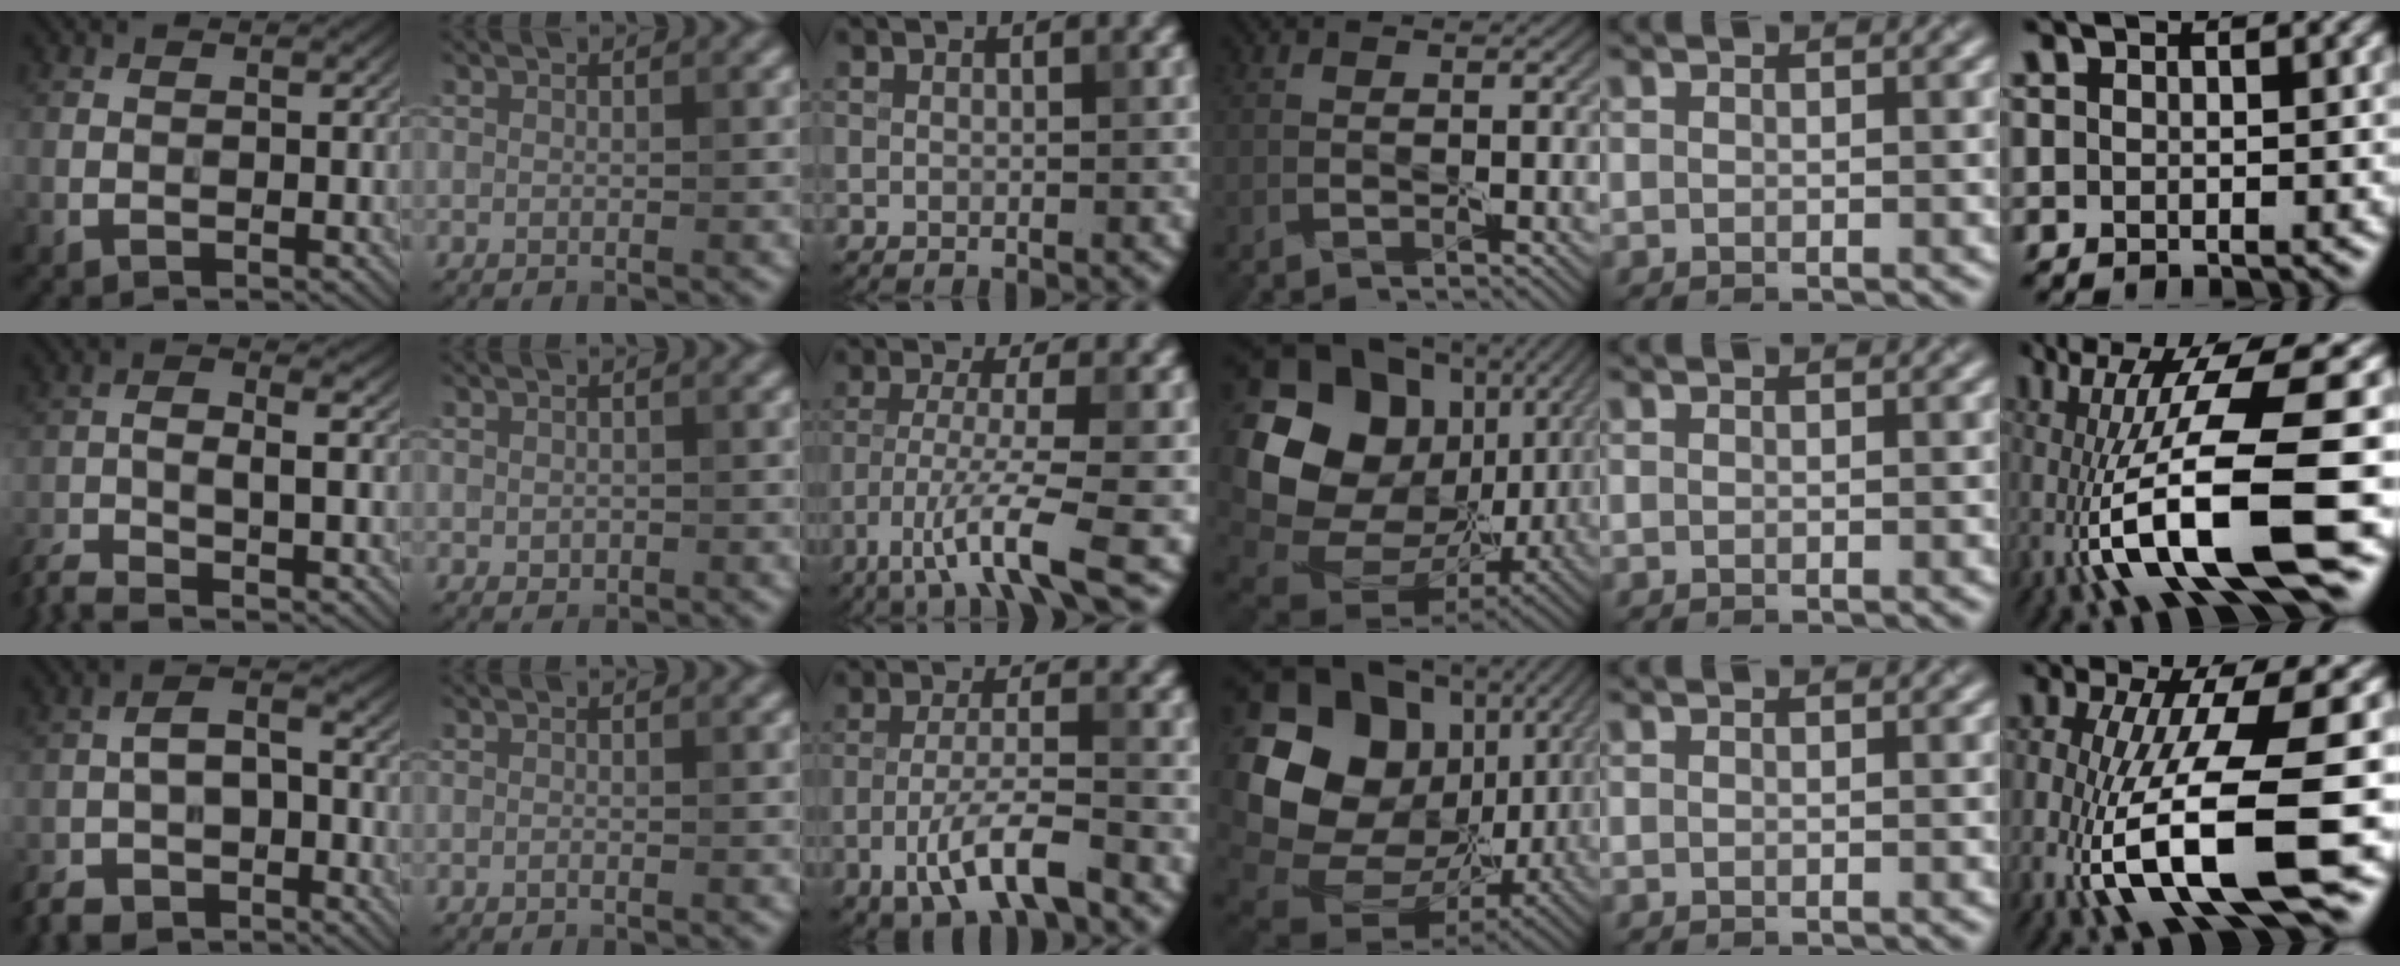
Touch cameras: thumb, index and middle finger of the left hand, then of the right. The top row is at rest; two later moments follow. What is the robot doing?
{"motion": "peel", "object": "shipping label"}